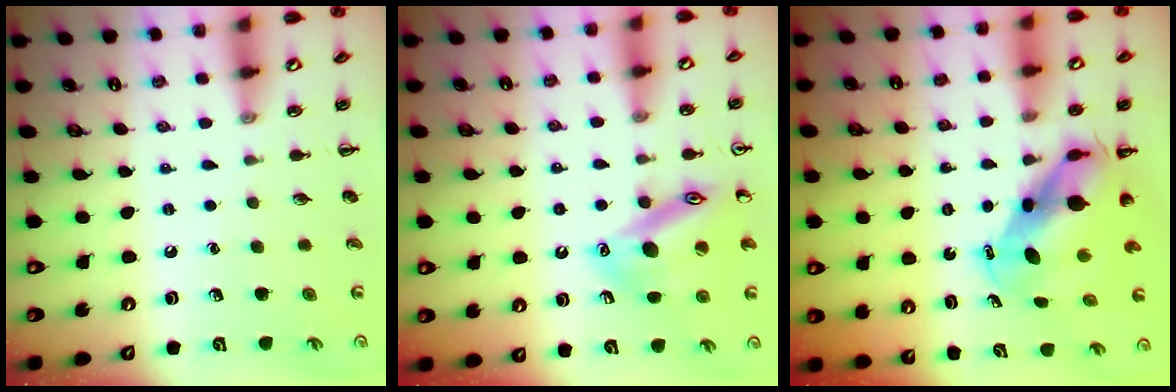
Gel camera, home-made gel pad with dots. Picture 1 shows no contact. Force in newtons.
{"total": 16.8, "press": 16.7, "slide": 1.8}
{"total": 7.4, "press": 7.1, "slide": 2.4}